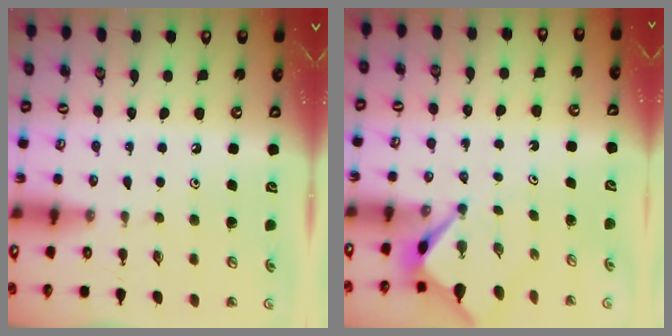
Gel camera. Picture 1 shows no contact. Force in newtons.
{"total": 3.1, "press": 3.1, "slide": 0.3}